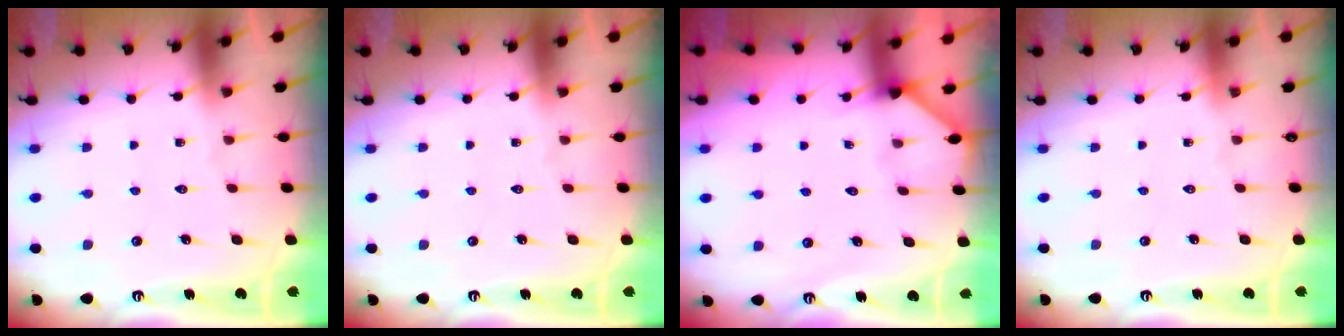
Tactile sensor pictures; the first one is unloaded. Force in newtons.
{"total": 0.0}
{"total": 2.3, "press": 2.3, "slide": 0.3}
{"total": 0.0}